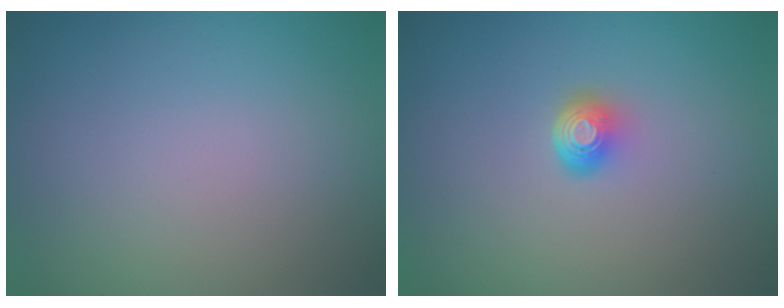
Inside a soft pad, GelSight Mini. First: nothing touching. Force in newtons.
{"total": 2.1, "press": 1.4, "slide": 1.6}